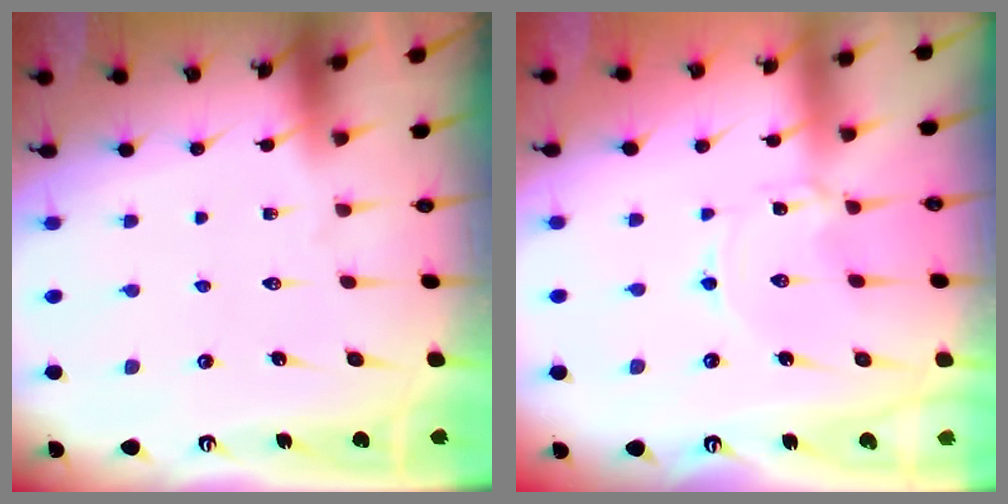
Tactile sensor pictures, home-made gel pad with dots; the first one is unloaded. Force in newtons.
{"total": 1.0, "press": 1.0, "slide": 0.2}